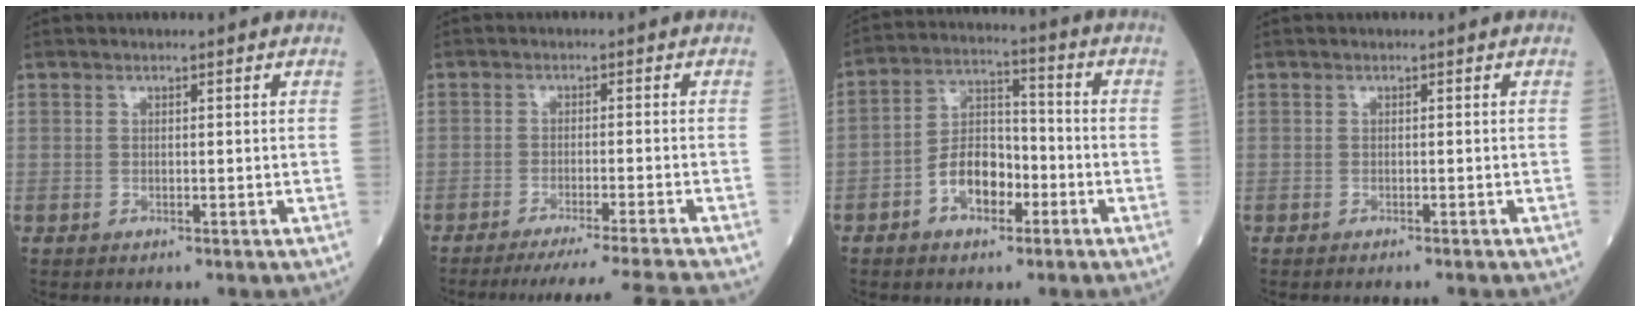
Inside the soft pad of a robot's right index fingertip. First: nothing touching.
{"total": 13.0, "force": [-12.0, -2.7, 4.0], "torque": [-0.031, -0.033, -0.171]}
{"total": 8.3, "force": [-3.5, 4.7, 5.9], "torque": [-0.118, 0.022, -0.063]}
{"total": 2.4, "force": [-2.2, -0.1, 1.0], "torque": [-0.013, 0.001, -0.026]}